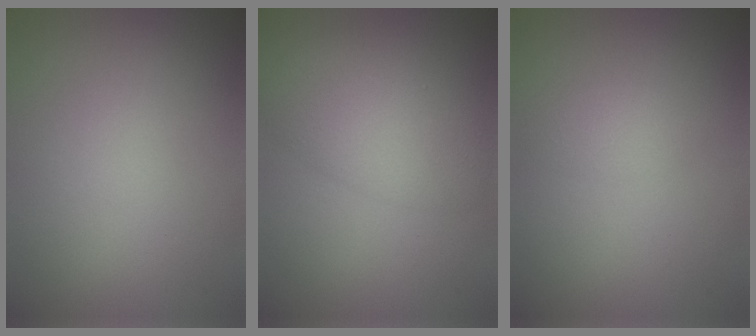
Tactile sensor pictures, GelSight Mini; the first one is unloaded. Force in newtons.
{"total": 5.2, "press": 5.2, "slide": 0.2}
{"total": 1.2, "press": 1.2, "slide": 0.1}